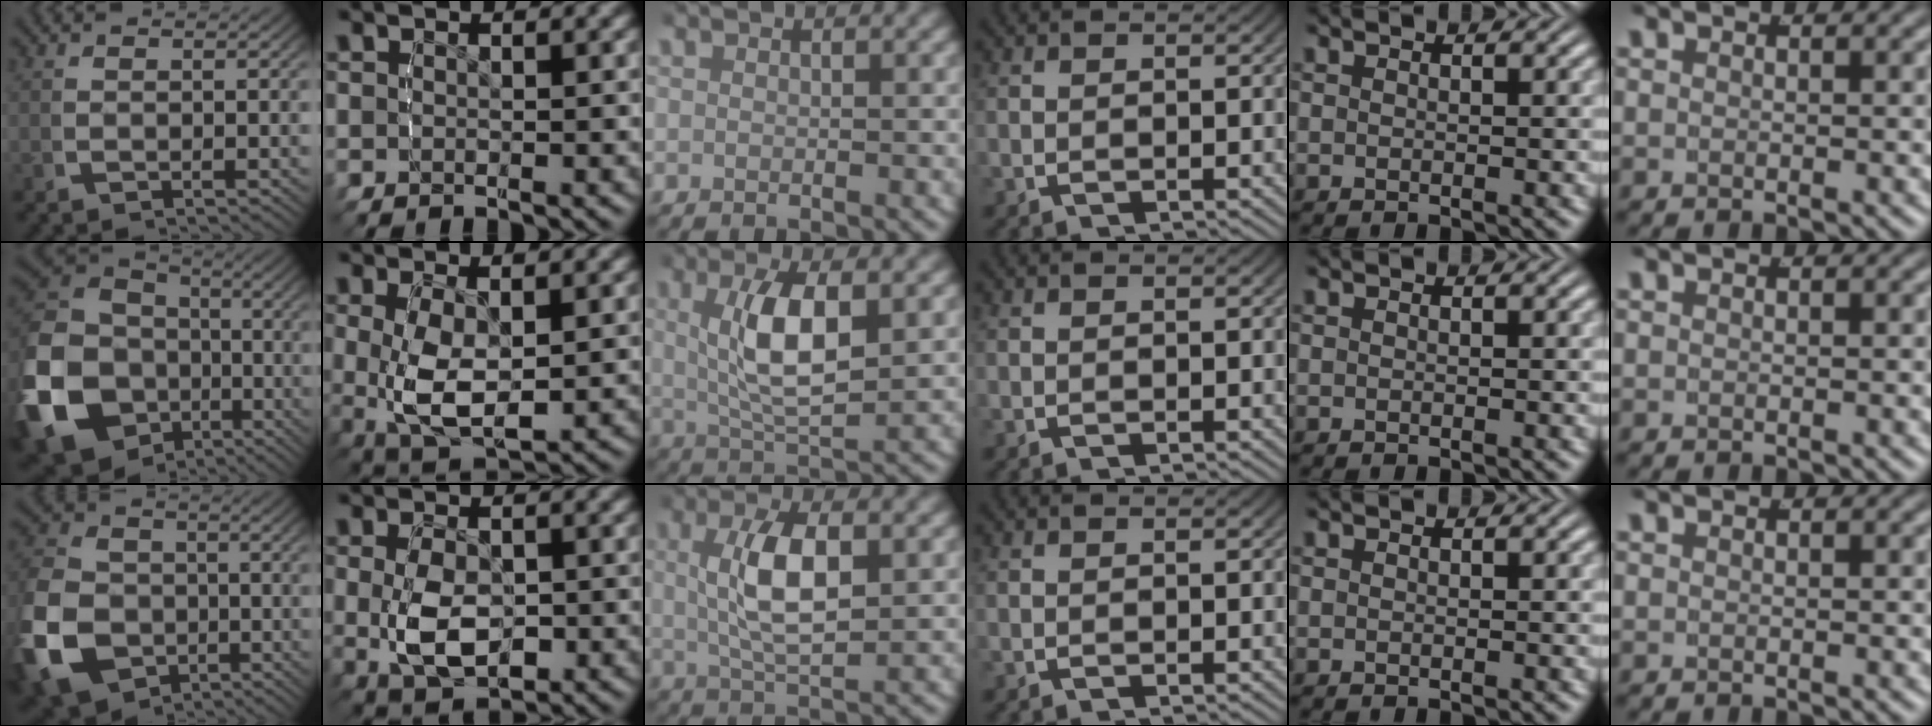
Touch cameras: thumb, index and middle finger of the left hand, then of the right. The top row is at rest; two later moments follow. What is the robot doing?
{"motion": "lift_and_place", "object": "bottle cap"}